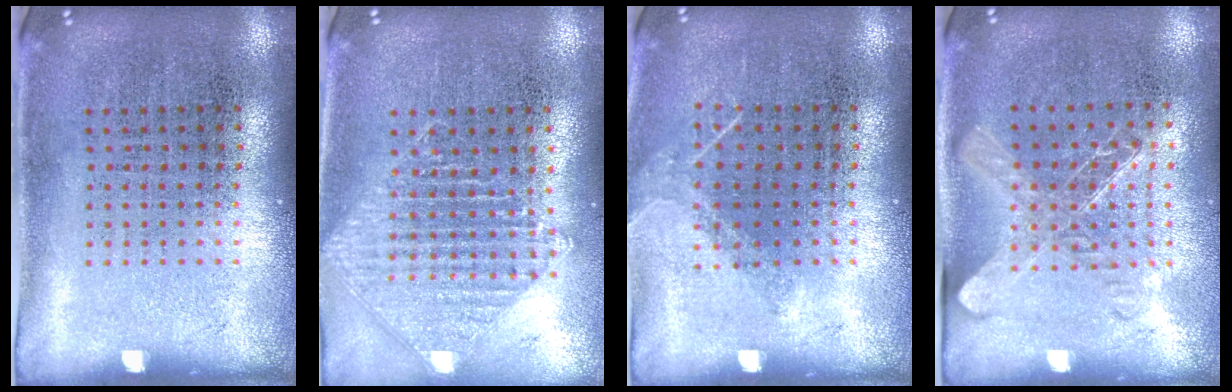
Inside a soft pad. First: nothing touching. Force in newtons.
{"total": 1.0, "press": 1.0, "slide": 0.2}
{"total": 1.0, "press": 0.9, "slide": 0.3}
{"total": 1.4, "press": 1.2, "slide": 0.7}